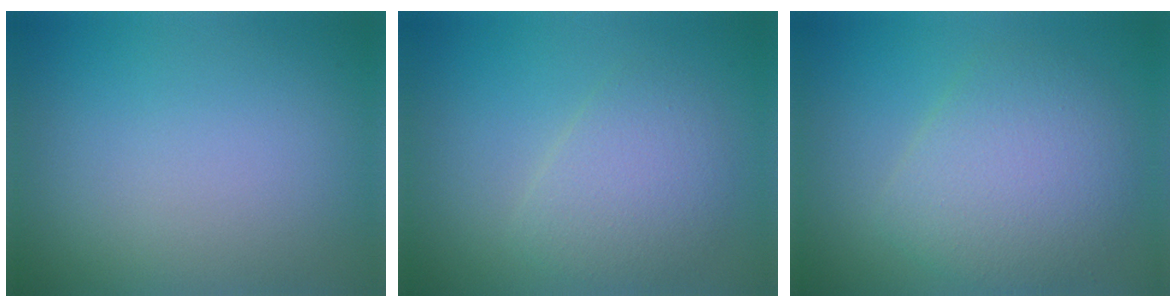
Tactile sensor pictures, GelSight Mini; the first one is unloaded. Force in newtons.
{"total": 3.2, "press": 3.2, "slide": 0.1}
{"total": 5.3, "press": 5.3, "slide": 0.0}